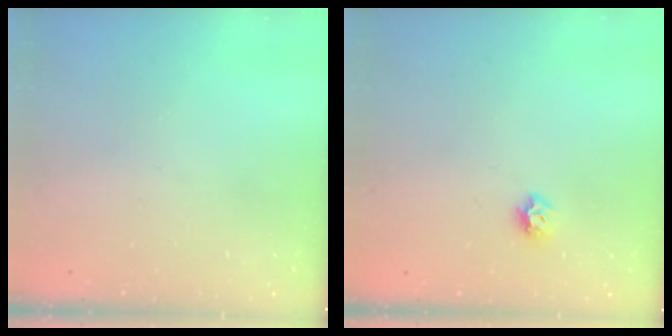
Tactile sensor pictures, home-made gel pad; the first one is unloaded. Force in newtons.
{"total": 5.8, "press": 5.8, "slide": 0.7}